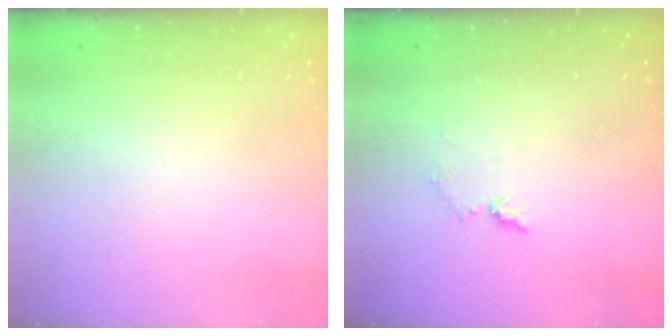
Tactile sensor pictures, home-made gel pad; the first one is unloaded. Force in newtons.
{"total": 6.4, "press": 6.4, "slide": 0.7}